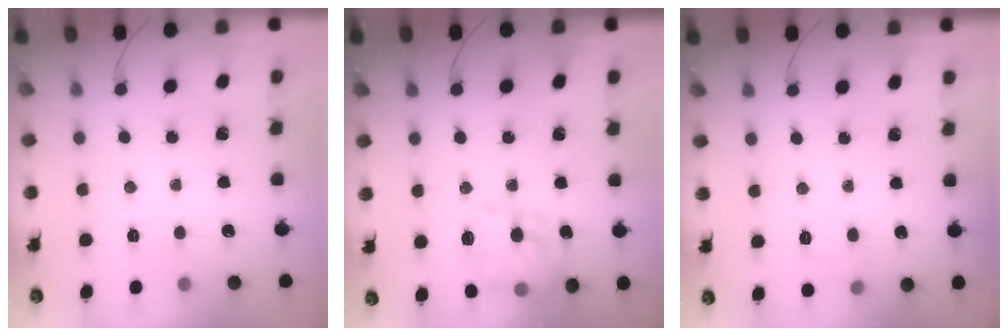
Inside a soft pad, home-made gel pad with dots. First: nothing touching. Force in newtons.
{"total": 15.8, "press": 15.7, "slide": 1.0}
{"total": 7.2, "press": 6.9, "slide": 1.9}